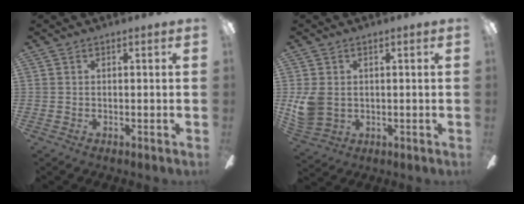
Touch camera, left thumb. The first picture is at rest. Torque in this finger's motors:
{"motor_torque": [0.52, 1.05, 0.19, -0.37, 0.08]}